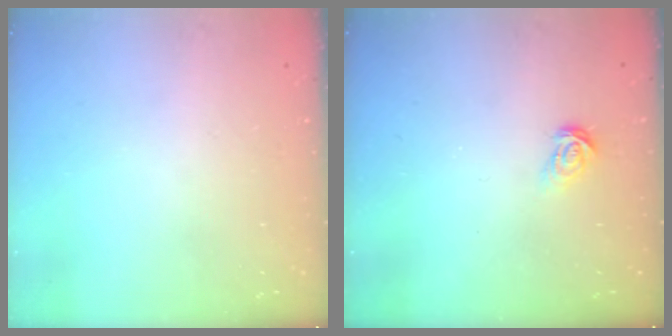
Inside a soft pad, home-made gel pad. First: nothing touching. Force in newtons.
{"total": 3.8, "press": 3.8, "slide": 0.4}